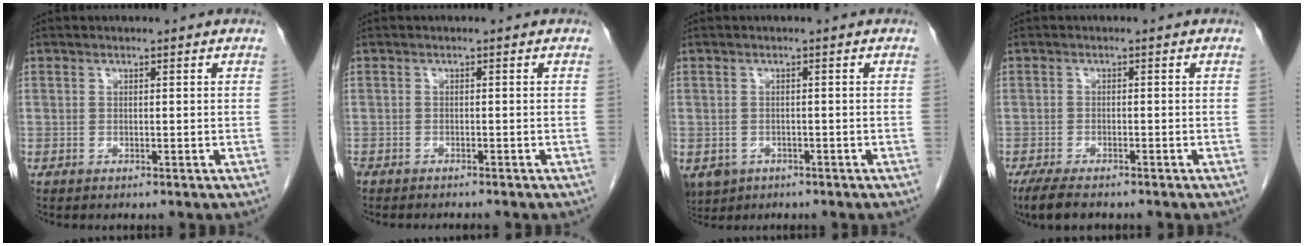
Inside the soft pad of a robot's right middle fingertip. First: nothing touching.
{"total": 2.9, "force": [-2.7, 0.6, 0.9], "torque": [-0.011, -0.006, -0.040]}
{"total": 5.8, "force": [-3.1, 4.6, 1.8], "torque": [-0.042, -0.003, -0.043]}
{"total": 4.8, "force": [-3.8, 1.2, 2.7], "torque": [-0.052, -0.012, -0.060]}